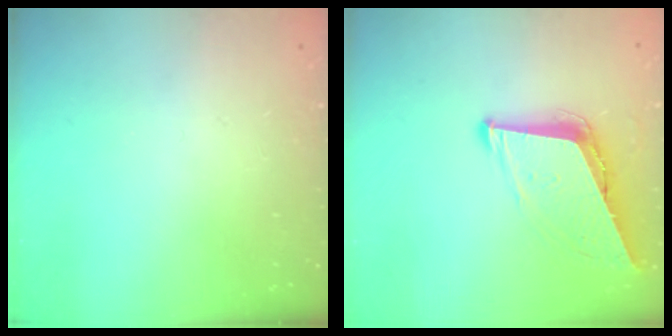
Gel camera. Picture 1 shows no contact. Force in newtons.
{"total": 9.2, "press": 8.8, "slide": 2.7}